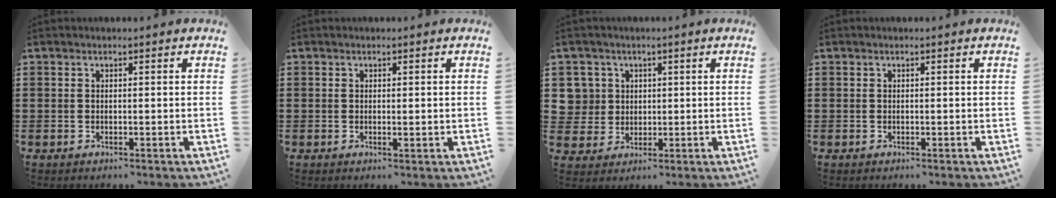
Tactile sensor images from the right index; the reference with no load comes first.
{"total": 0.5, "force": [0.2, 0.2, 0.5], "torque": [-0.009, 0.002, 0.004]}
{"total": 4.6, "force": [1.2, 4.5, 0.4], "torque": [-0.032, 0.016, 0.022]}
{"total": 0.0}